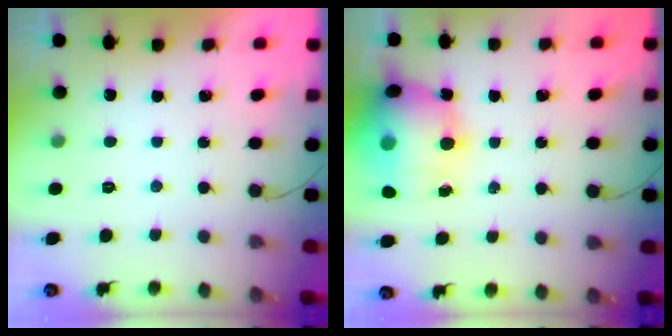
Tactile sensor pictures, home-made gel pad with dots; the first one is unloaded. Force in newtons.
{"total": 18.4, "press": 16.7, "slide": 7.8}